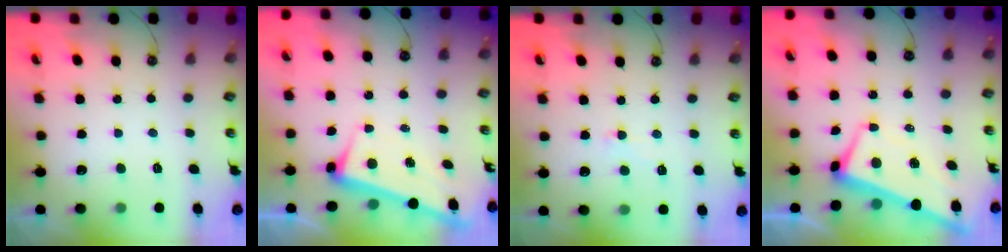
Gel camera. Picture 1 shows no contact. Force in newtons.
{"total": 2.5, "press": 2.4, "slide": 0.7}
{"total": 1.2, "press": 1.1, "slide": 0.5}
{"total": 1.1, "press": 0.6, "slide": 0.9}